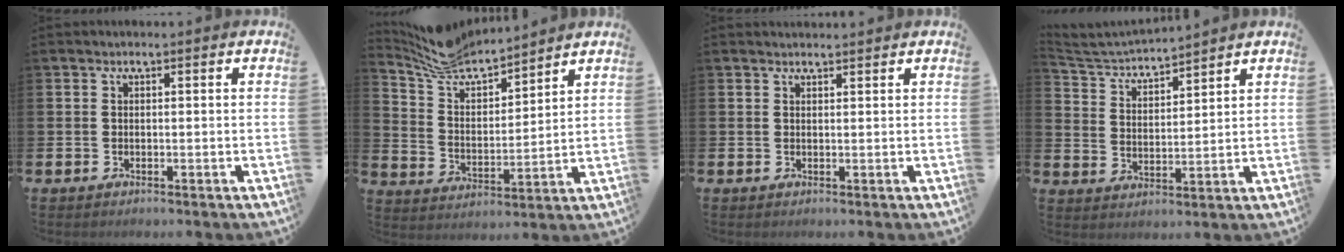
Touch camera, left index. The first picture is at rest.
{"total": 7.6, "force": [7.2, 1.9, 1.5], "torque": [-0.069, -0.041, 0.131]}
{"total": 1.2, "force": [1.2, 0.1, 0.1], "torque": [0.005, -0.002, 0.020]}
{"total": 4.1, "force": [4.1, 0.3, 0.3], "torque": [-0.026, -0.034, 0.069]}